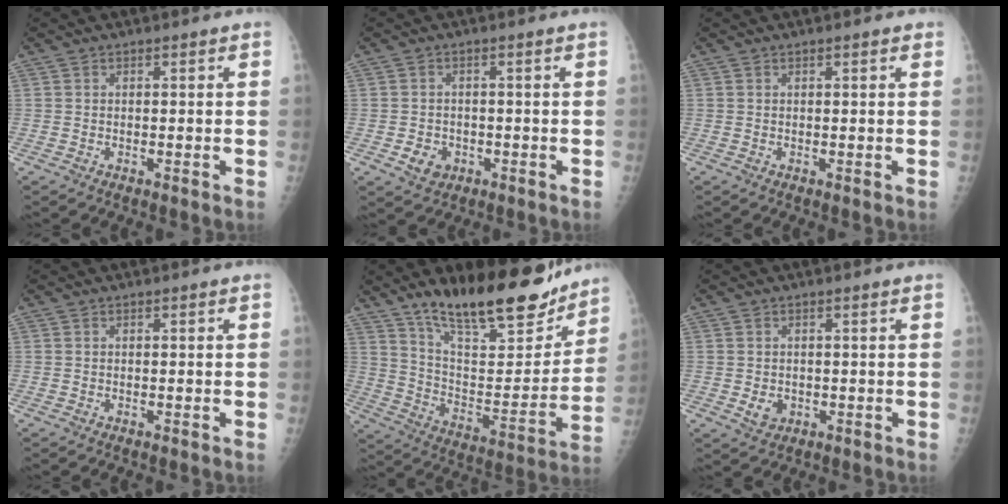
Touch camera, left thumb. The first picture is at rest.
{"total": 3.5, "force": [-1.1, 2.9, 1.6], "torque": [-0.018, 0.003, -0.010]}
{"total": 0.9, "force": [0.6, 0.2, 0.7], "torque": [-0.010, 0.000, 0.006]}
{"total": 0.0}
{"total": 24.6, "force": [18.5, 7.8, 14.2], "torque": [-0.180, -0.089, 0.301]}
{"total": 2.4, "force": [-0.1, 1.9, 1.5], "torque": [-0.019, -0.002, 0.005]}